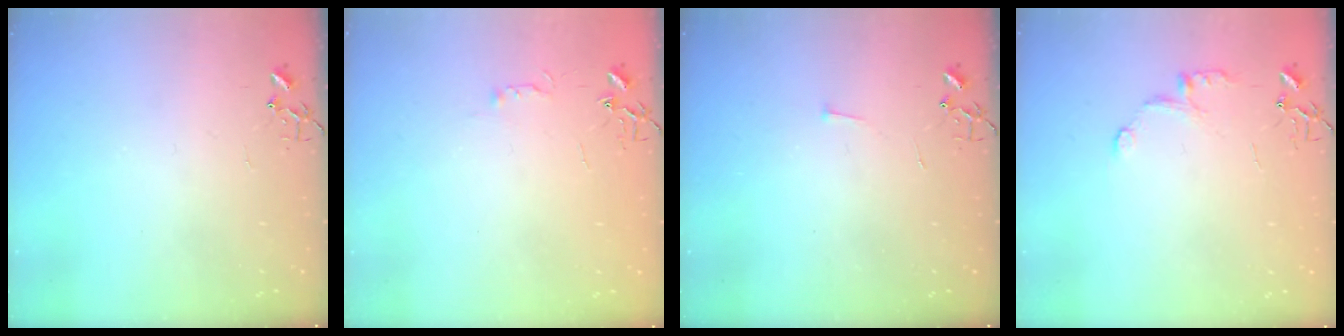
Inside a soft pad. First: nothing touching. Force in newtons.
{"total": 3.8, "press": 3.8, "slide": 0.5}
{"total": 3.0, "press": 2.9, "slide": 0.3}
{"total": 7.2, "press": 7.1, "slide": 0.8}